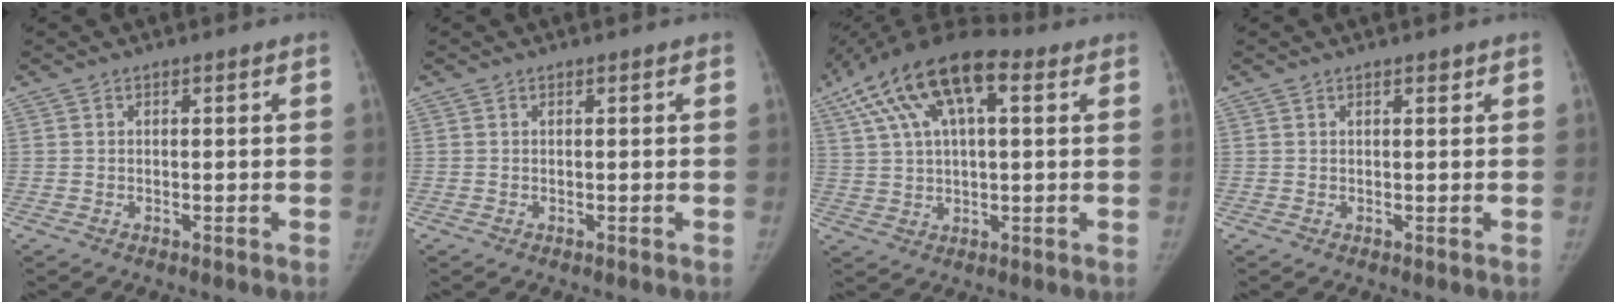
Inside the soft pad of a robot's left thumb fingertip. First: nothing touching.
{"total": 0.0}
{"total": 17.3, "force": [7.4, 7.7, 13.6], "torque": [-0.253, 0.026, 0.126]}
{"total": 0.7, "force": [0.5, 0.2, 0.4], "torque": [-0.006, -0.002, 0.008]}